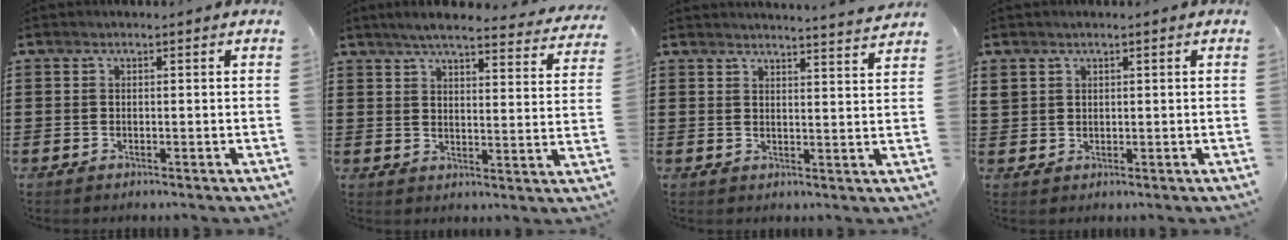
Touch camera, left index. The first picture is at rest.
{"total": 5.4, "force": [4.9, 0.3, 2.4], "torque": [-0.064, -0.022, 0.084]}
{"total": 3.3, "force": [3.2, -0.9, 0.3], "torque": [-0.009, -0.026, 0.055]}
{"total": 1.4, "force": [0.9, 1.0, 0.3], "torque": [-0.010, 0.003, 0.018]}